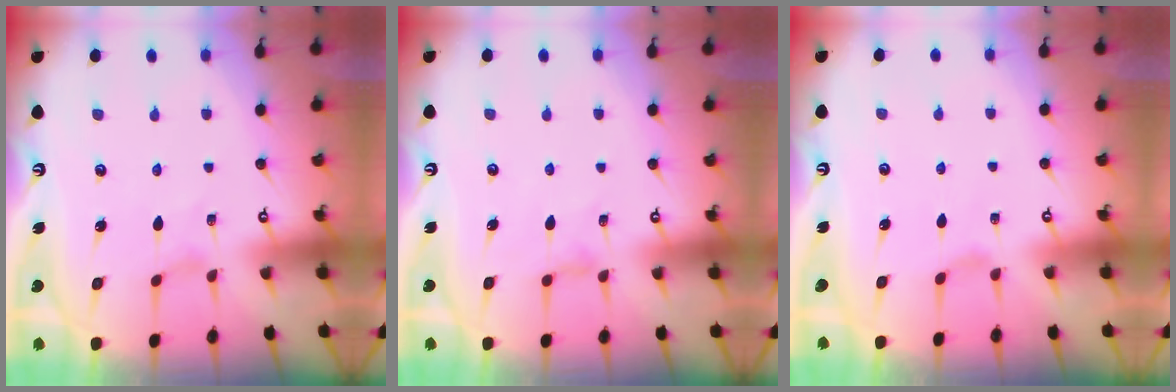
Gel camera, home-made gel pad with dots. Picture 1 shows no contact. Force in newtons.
{"total": 2.3, "press": 2.3, "slide": 0.4}
{"total": 0.7, "press": 0.6, "slide": 0.3}